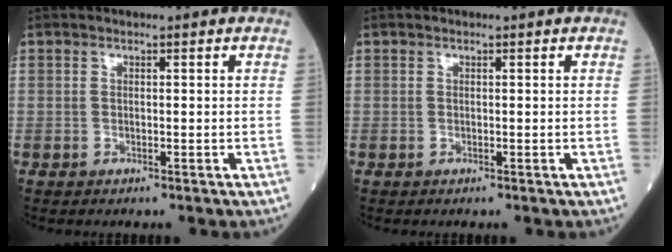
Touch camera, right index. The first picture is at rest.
{"total": 0.0}